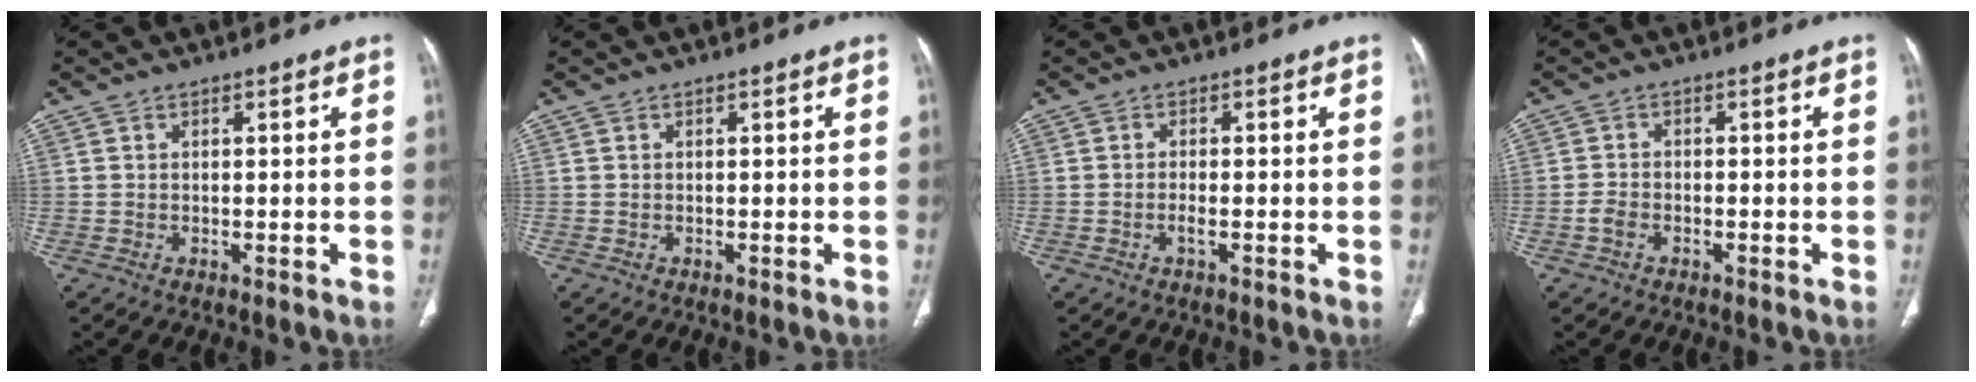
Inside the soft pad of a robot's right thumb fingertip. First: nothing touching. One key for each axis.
{"total": 0.0}
{"total": 1.5, "fx": -0.7, "fy": 0.3, "fz": 1.3, "tx": -0.027, "ty": 0.002, "tz": -0.015}
{"total": 2.0, "fx": -1.1, "fy": 1.3, "fz": 1.1, "tx": -0.025, "ty": 0.008, "tz": -0.024}